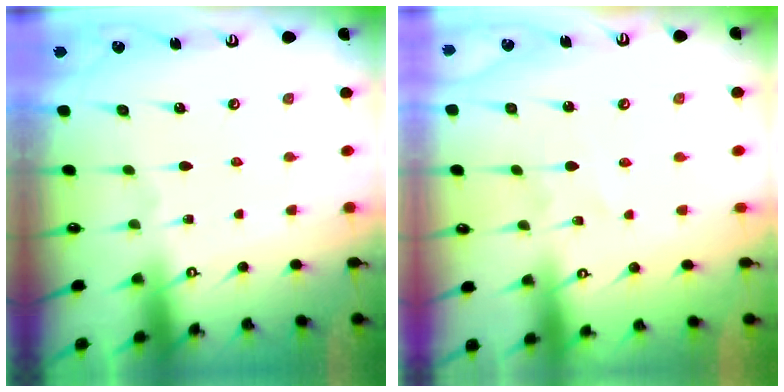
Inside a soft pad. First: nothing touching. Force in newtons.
{"total": 1.3, "press": 1.3, "slide": 0.1}